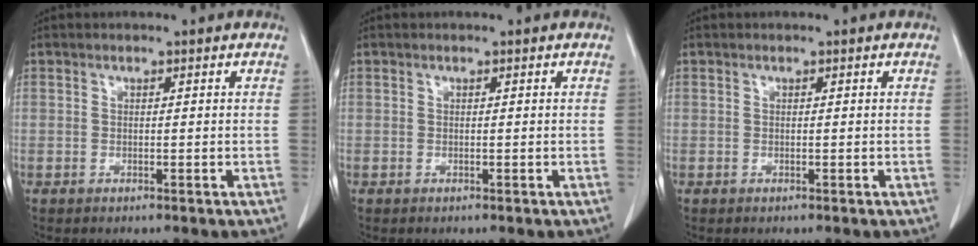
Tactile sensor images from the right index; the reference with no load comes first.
{"total": 0.0}
{"total": 0.0}